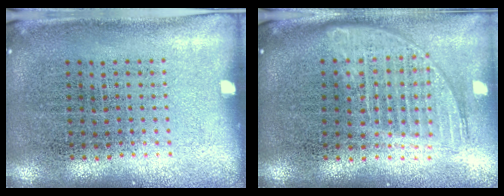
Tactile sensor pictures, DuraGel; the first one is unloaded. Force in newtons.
{"total": 1.8, "press": 1.5, "slide": 0.9}